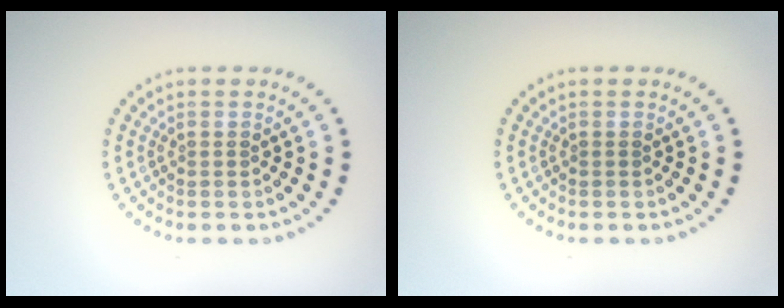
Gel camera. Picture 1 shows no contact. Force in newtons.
{"total": 0.0}